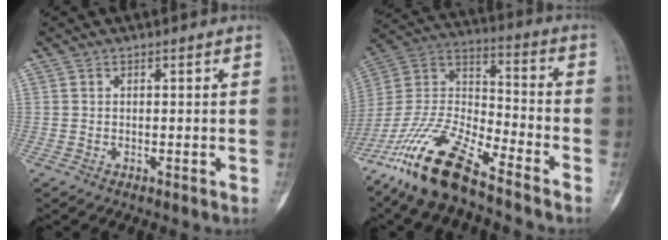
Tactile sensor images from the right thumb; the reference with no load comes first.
{"total": 18.7, "force": [-13.6, 5.2, 11.6], "torque": [-0.240, 0.061, -0.260]}